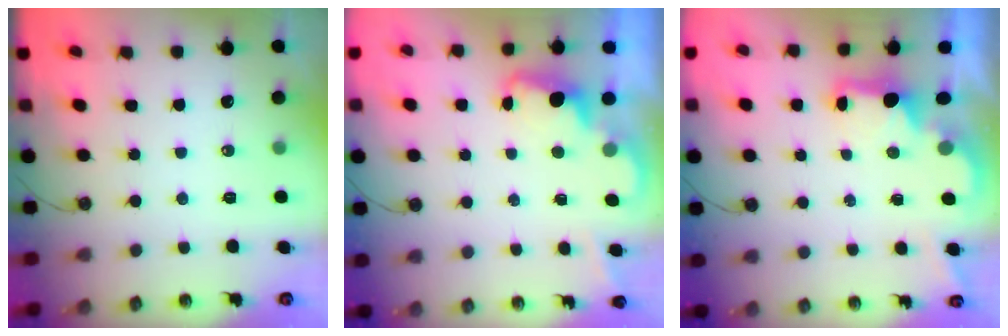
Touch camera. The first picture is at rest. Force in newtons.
{"total": 2.4, "press": 2.3, "slide": 0.5}
{"total": 2.1, "press": 1.9, "slide": 0.8}